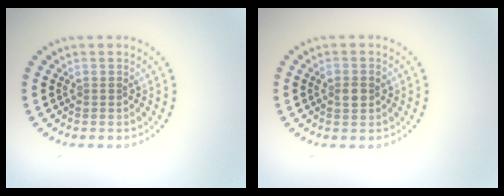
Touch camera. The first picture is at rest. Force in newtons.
{"total": 2.1, "press": 2.1, "slide": 0.2}